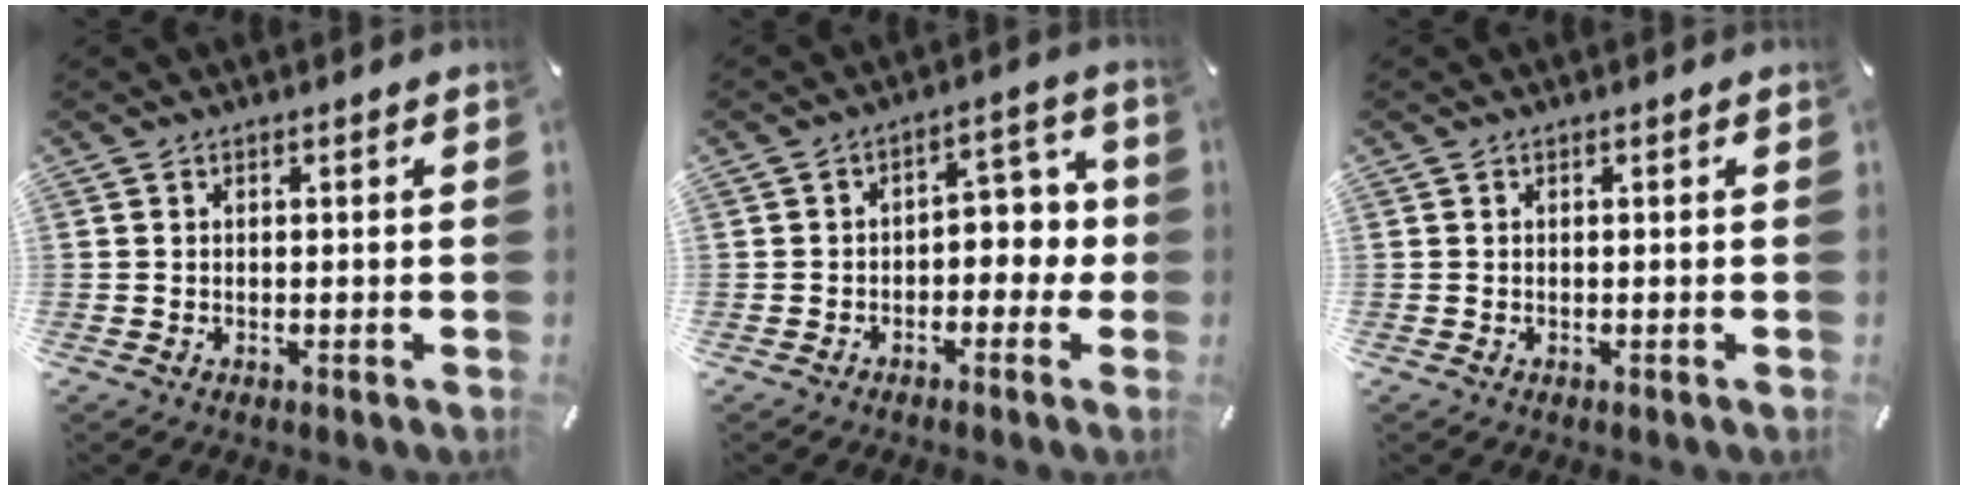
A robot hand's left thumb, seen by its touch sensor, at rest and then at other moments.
{"total": 6.4, "force": [-1.0, 4.6, 4.4], "torque": [-0.058, 0.006, -0.026]}
{"total": 0.0}